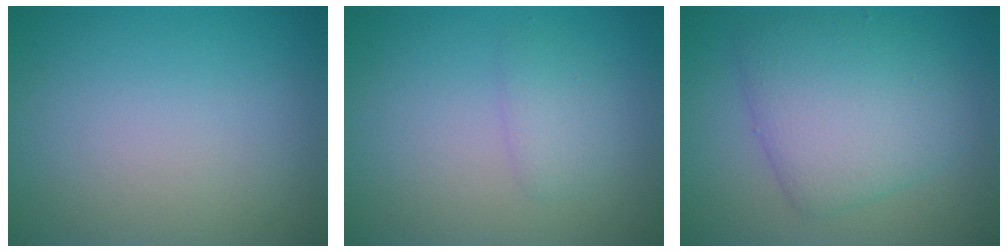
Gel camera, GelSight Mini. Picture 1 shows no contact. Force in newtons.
{"total": 1.6, "press": 1.6, "slide": 0.1}
{"total": 5.8, "press": 5.8, "slide": 0.3}